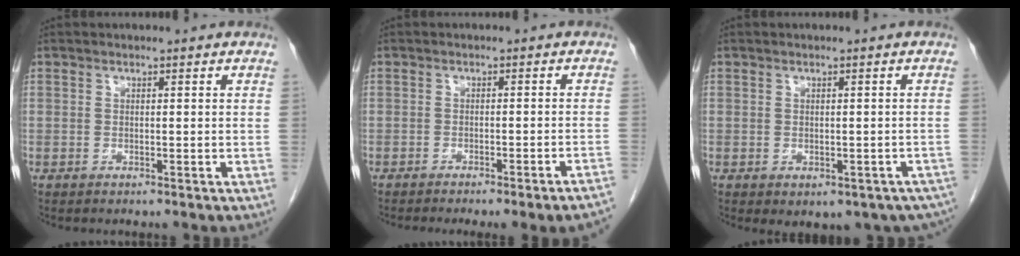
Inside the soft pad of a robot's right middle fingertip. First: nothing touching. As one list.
[{"total": 10.4, "force": [-9.1, -0.7, 5.0], "torque": [-0.035, -0.015, -0.107]}, {"total": 10.3, "force": [-6.7, 5.9, 5.2], "torque": [-0.065, -0.007, -0.067]}]